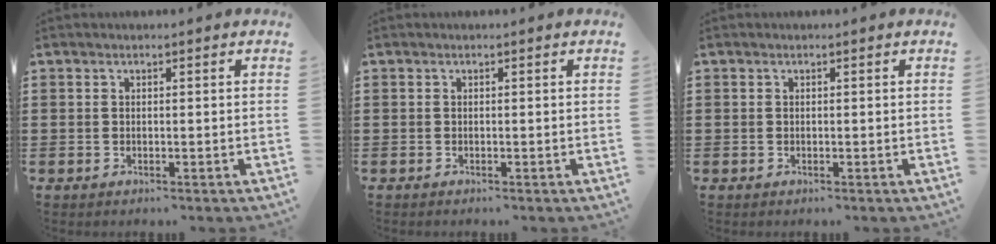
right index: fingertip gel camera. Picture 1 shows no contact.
{"total": 0.0}
{"total": 0.0}